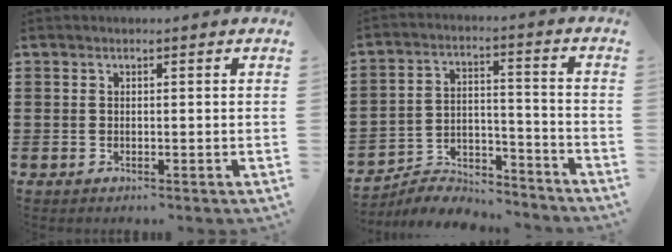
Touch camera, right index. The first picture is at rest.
{"total": 5.8, "force": [-5.6, 1.4, 0.5], "torque": [-0.015, 0.013, -0.114]}